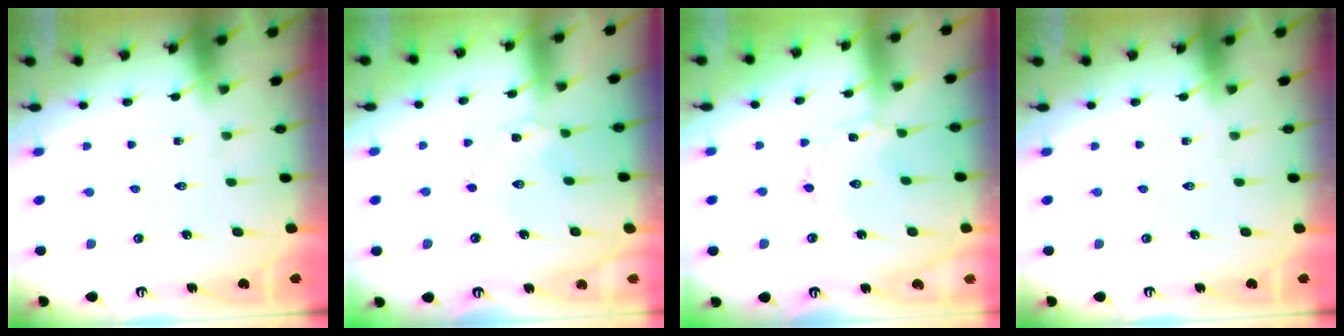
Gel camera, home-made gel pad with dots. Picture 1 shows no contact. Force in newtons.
{"total": 3.0, "press": 2.9, "slide": 0.4}
{"total": 0.0}
{"total": 0.0}